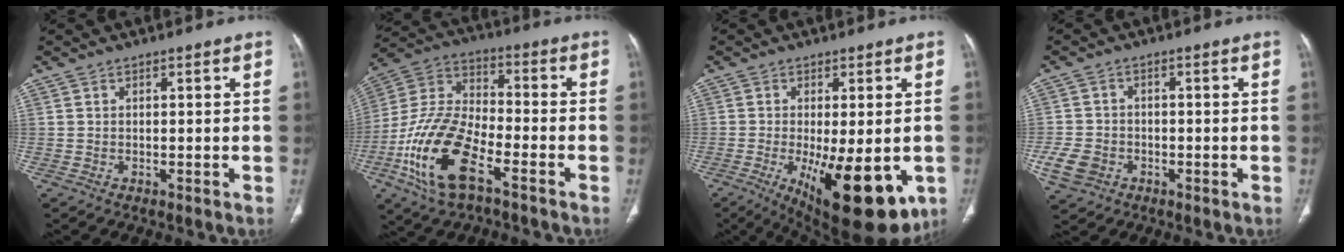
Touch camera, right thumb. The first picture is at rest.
{"total": 18.6, "force": [-8.4, 8.3, 14.4], "torque": [-0.296, 0.034, -0.162]}
{"total": 17.7, "force": [-5.8, 6.6, 15.4], "torque": [-0.193, -0.023, -0.067]}
{"total": 6.1, "force": [-2.3, 4.9, 2.8], "torque": [-0.057, 0.013, -0.035]}